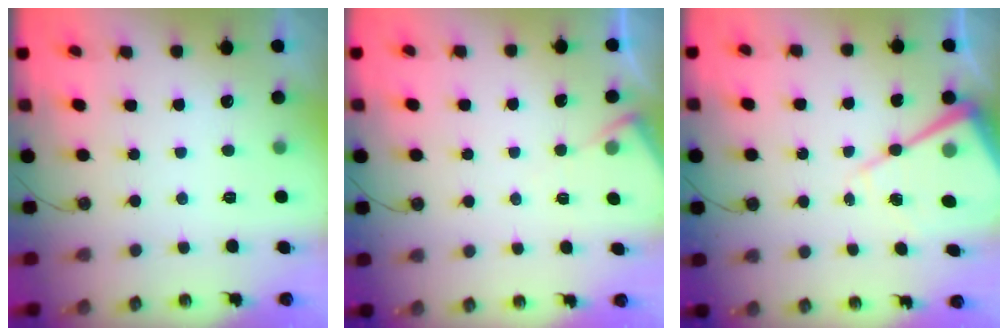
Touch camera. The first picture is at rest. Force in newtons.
{"total": 5.3, "press": 5.2, "slide": 0.5}
{"total": 12.6, "press": 12.5, "slide": 1.1}